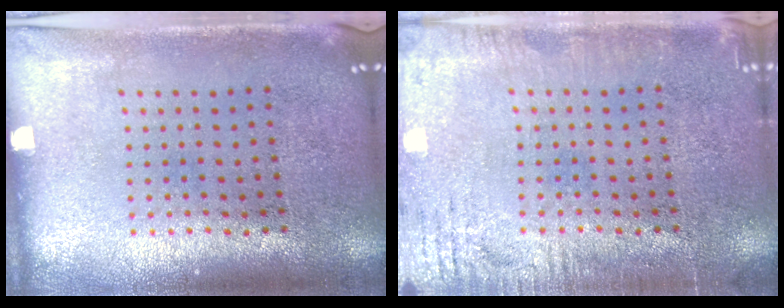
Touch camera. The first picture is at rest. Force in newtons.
{"total": 3.0, "press": 3.0, "slide": 0.2}